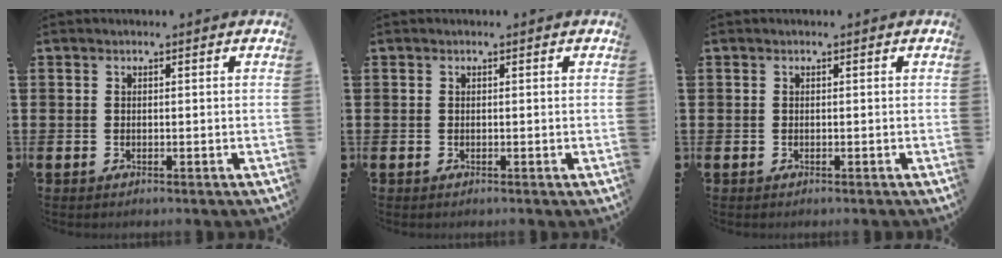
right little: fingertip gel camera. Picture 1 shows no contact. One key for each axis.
{"total": 0.0}
{"total": 0.0}